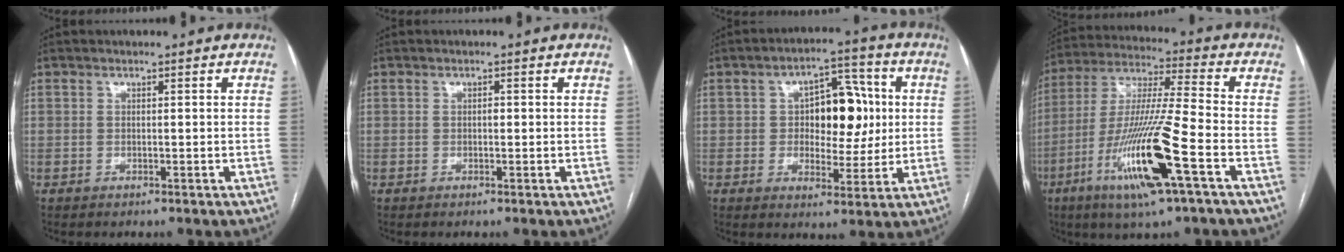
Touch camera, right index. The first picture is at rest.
{"total": 0.6, "force": [0.0, 0.3, 0.5], "torque": [-0.007, 0.002, -0.002]}
{"total": 10.7, "force": [1.3, 5.6, 9.1], "torque": [-0.128, 0.024, 0.025]}
{"total": 17.4, "force": [-7.1, 0.1, 15.8], "torque": [-0.332, -0.021, -0.131]}